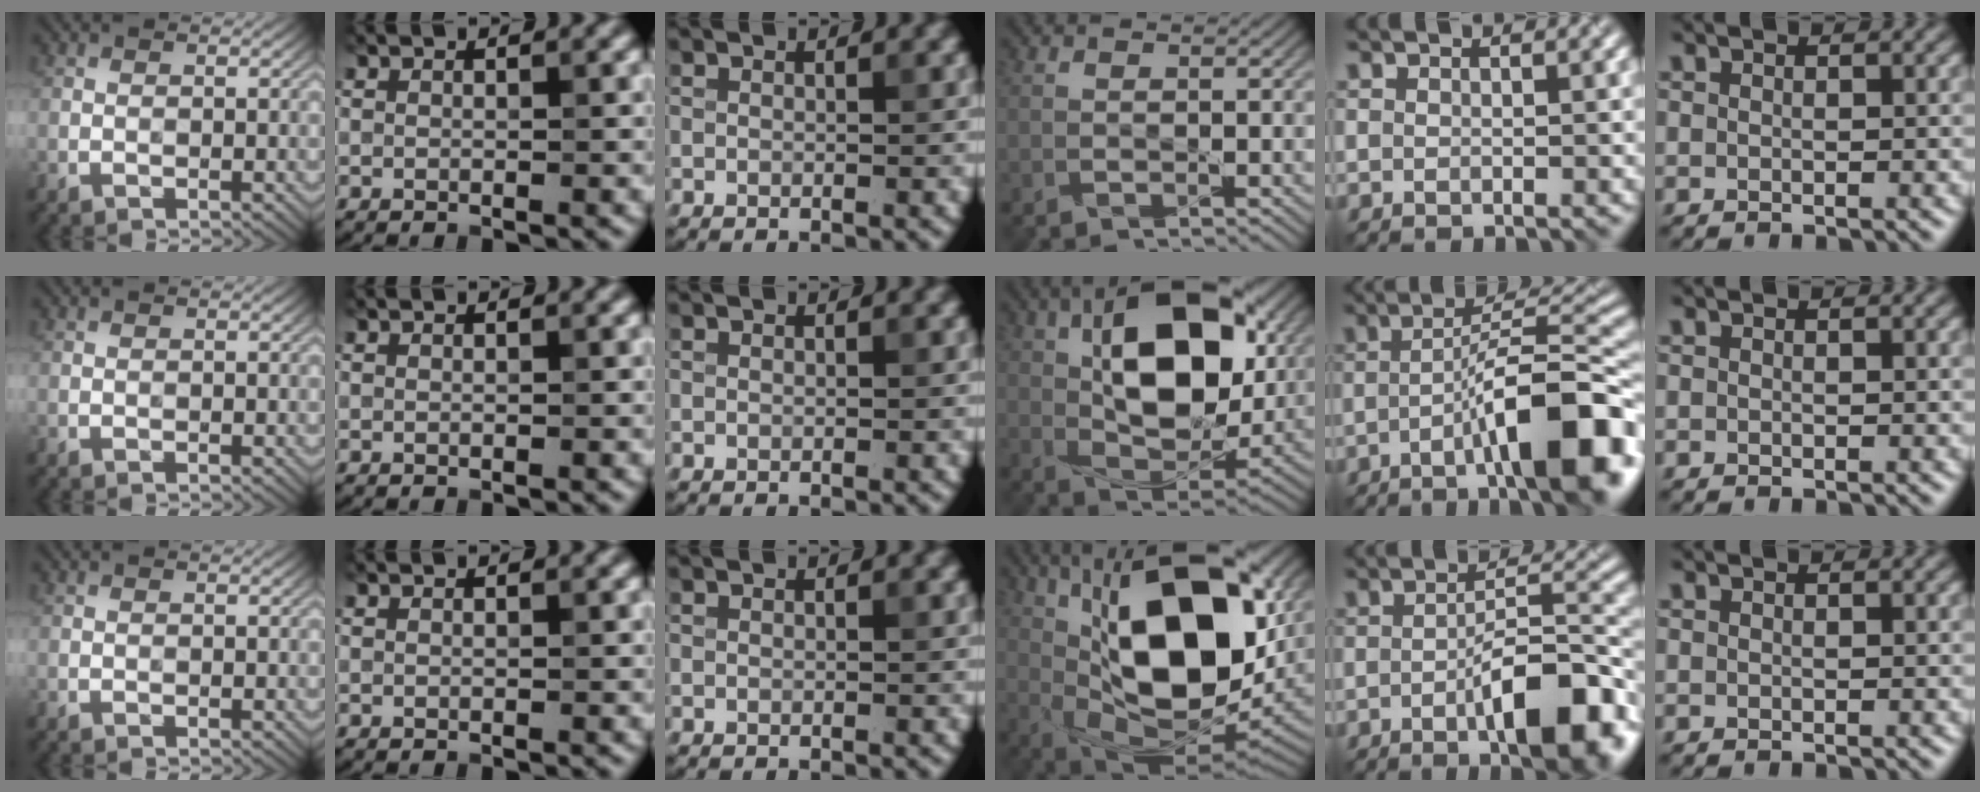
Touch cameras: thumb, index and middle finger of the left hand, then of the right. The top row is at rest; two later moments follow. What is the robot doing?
{"motion": "pour", "object": "plastic test tube"}